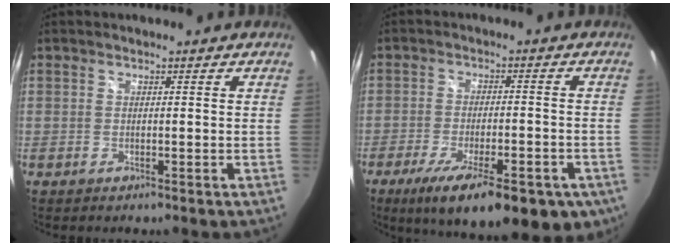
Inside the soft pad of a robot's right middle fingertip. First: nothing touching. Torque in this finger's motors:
{"motor_torque": [1.40, -0.74, 0.28, 0.10]}